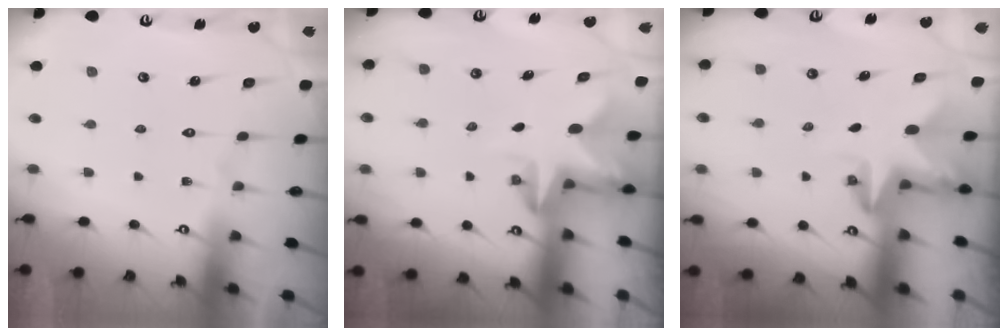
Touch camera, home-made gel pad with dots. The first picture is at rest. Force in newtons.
{"total": 2.5, "press": 2.5, "slide": 0.4}
{"total": 2.8, "press": 2.8, "slide": 0.2}